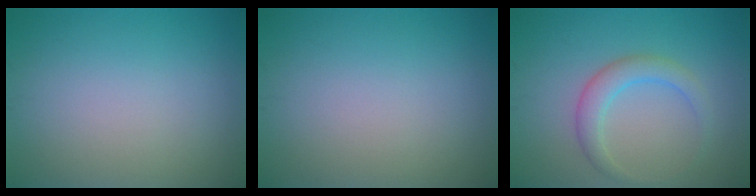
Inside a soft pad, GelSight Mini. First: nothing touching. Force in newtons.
{"total": 0.0}
{"total": 2.8, "press": 2.8, "slide": 0.2}